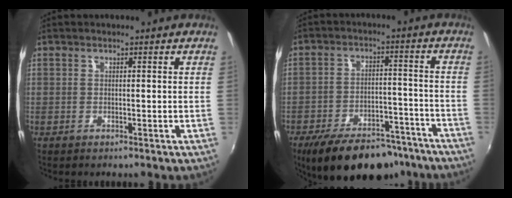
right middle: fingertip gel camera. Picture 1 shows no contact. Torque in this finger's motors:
{"motor_torque": [1.12, -1.01, 0.29, 0.10]}